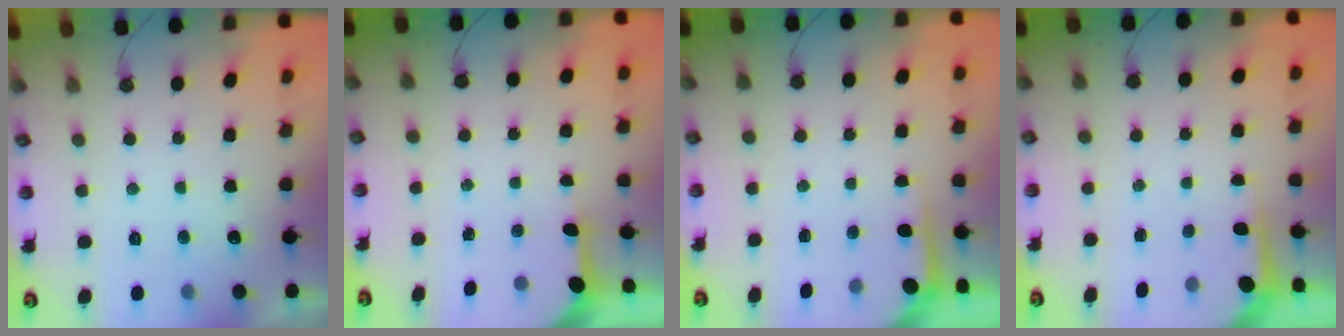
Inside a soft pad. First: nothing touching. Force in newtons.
{"total": 3.4, "press": 3.3, "slide": 0.3}
{"total": 3.5, "press": 3.5, "slide": 0.4}
{"total": 3.5, "press": 3.5, "slide": 0.3}